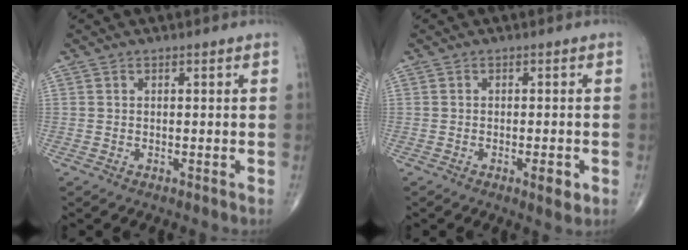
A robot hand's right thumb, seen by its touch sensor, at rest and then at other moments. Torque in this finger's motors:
{"motor_torque": [0.43, 0.51, -0.12, -0.10, 0.17]}